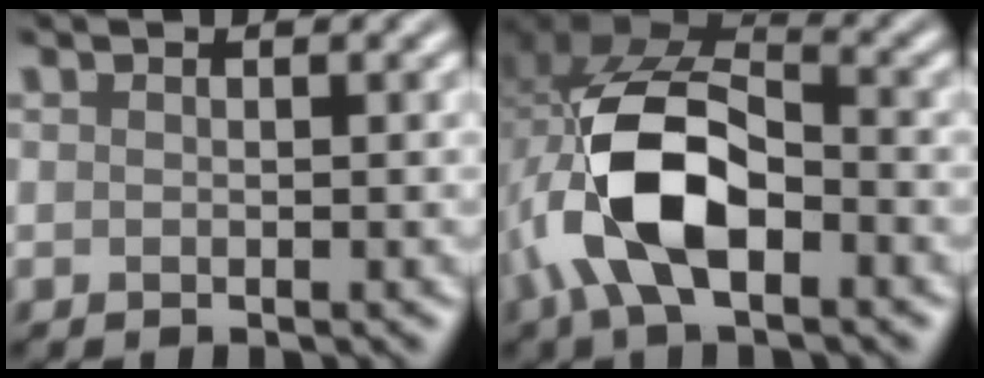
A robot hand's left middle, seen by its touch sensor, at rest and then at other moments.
{"total": 11.3, "force": [-3.2, 6.1, 9.0], "torque": [-0.190, 0.001, -0.063]}